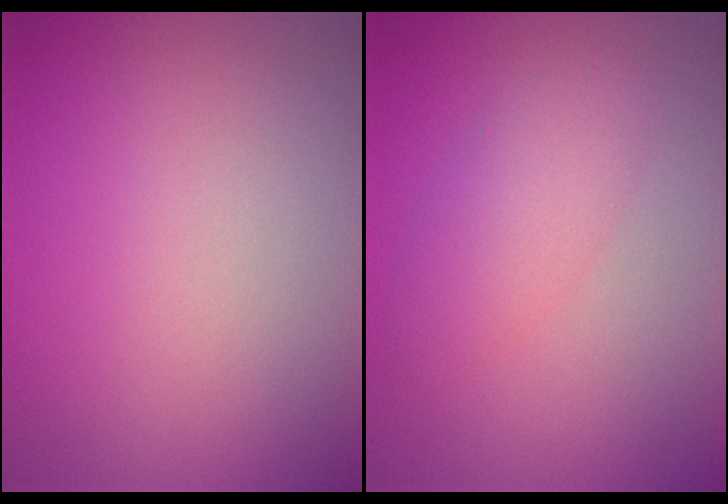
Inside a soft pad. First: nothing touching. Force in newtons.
{"total": 2.7, "press": 2.7, "slide": 0.0}